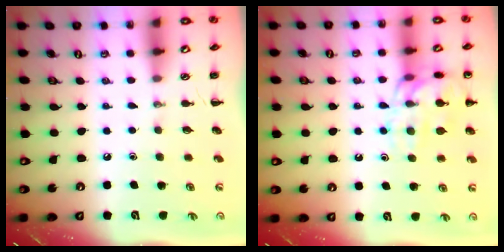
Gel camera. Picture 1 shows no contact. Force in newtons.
{"total": 13.9, "press": 13.8, "slide": 1.1}